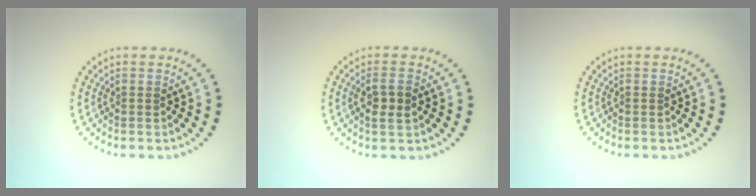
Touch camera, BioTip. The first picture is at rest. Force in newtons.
{"total": 2.2, "press": 2.1, "slide": 0.5}
{"total": 0.0}